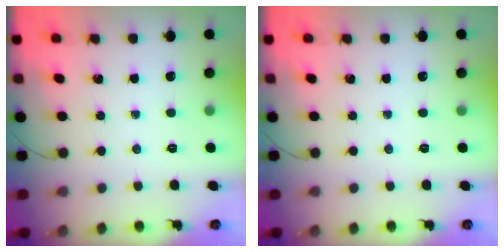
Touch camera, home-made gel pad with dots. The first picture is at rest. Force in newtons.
{"total": 0.0}